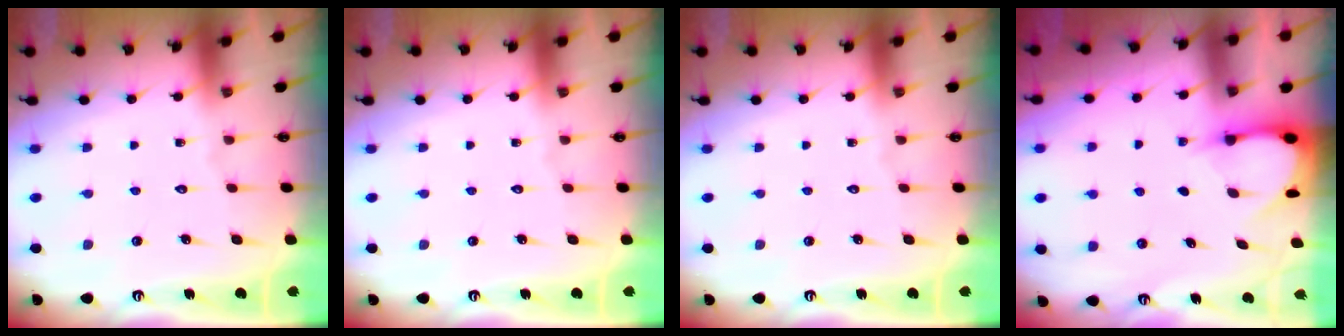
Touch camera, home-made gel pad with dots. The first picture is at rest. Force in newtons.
{"total": 0.0}
{"total": 0.0}
{"total": 3.2, "press": 3.1, "slide": 0.4}